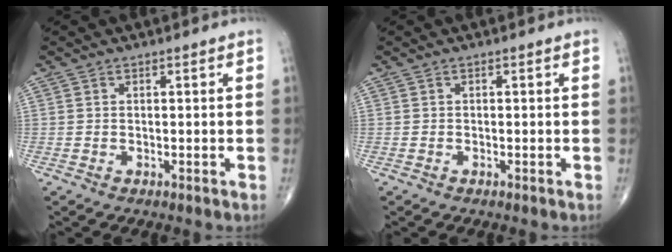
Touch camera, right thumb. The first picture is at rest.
{"total": 0.0}